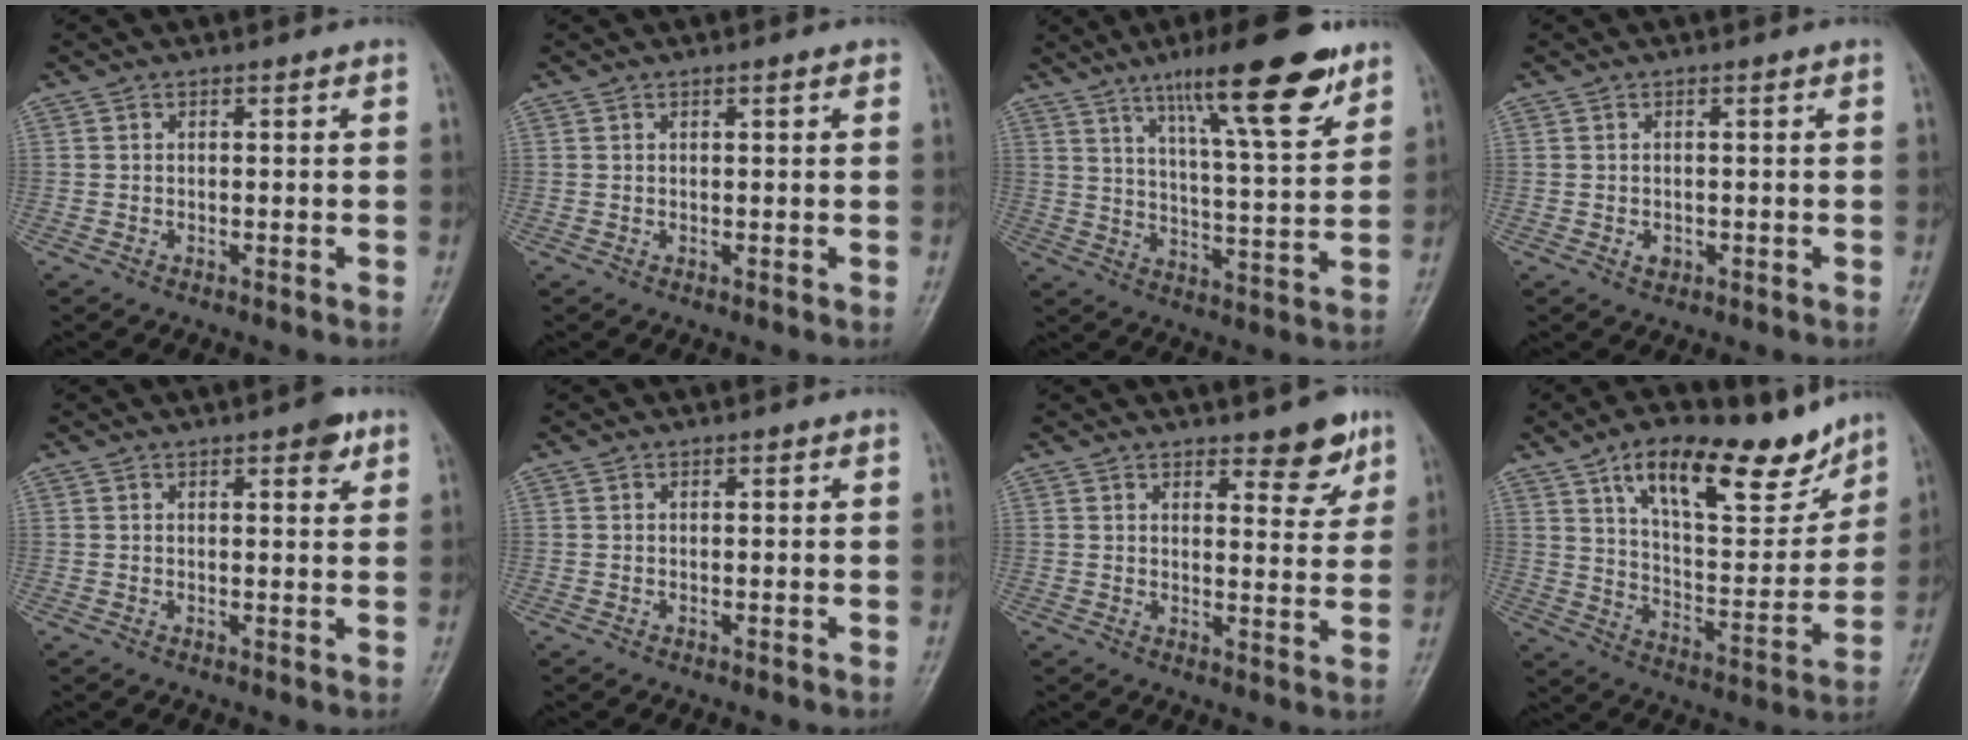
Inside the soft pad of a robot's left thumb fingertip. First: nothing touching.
{"total": 1.0, "force": [0.5, 0.2, 0.9], "torque": [-0.012, 0.002, 0.004]}
{"total": 17.9, "force": [11.2, 3.5, 13.4], "torque": [-0.185, -0.054, 0.177]}
{"total": 1.3, "force": [-0.4, 1.0, 0.8], "torque": [-0.007, 0.001, -0.003]}
{"total": 3.4, "force": [2.0, 1.2, 2.4], "torque": [-0.023, -0.007, 0.021]}
{"total": 0.0}
{"total": 6.6, "force": [4.6, 2.5, 4.1], "torque": [-0.026, -0.031, 0.058]}
{"total": 21.1, "force": [13.7, 8.7, 13.4], "torque": [-0.157, -0.058, 0.225]}